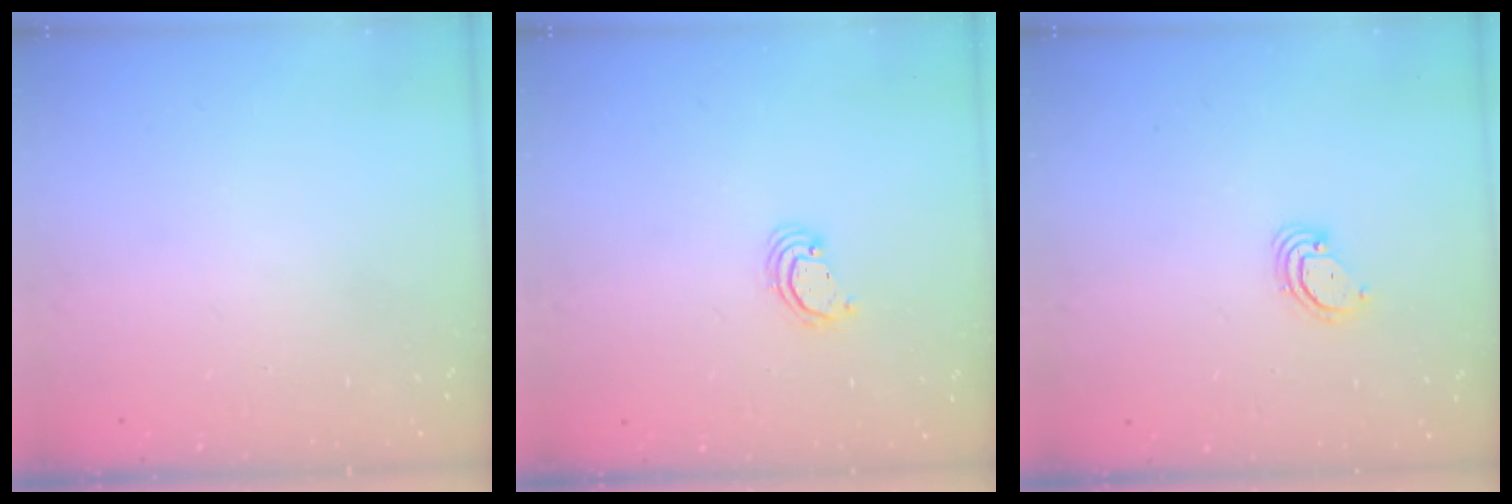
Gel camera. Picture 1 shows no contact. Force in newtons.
{"total": 2.2, "press": 2.2, "slide": 0.1}
{"total": 2.9, "press": 2.9, "slide": 0.2}